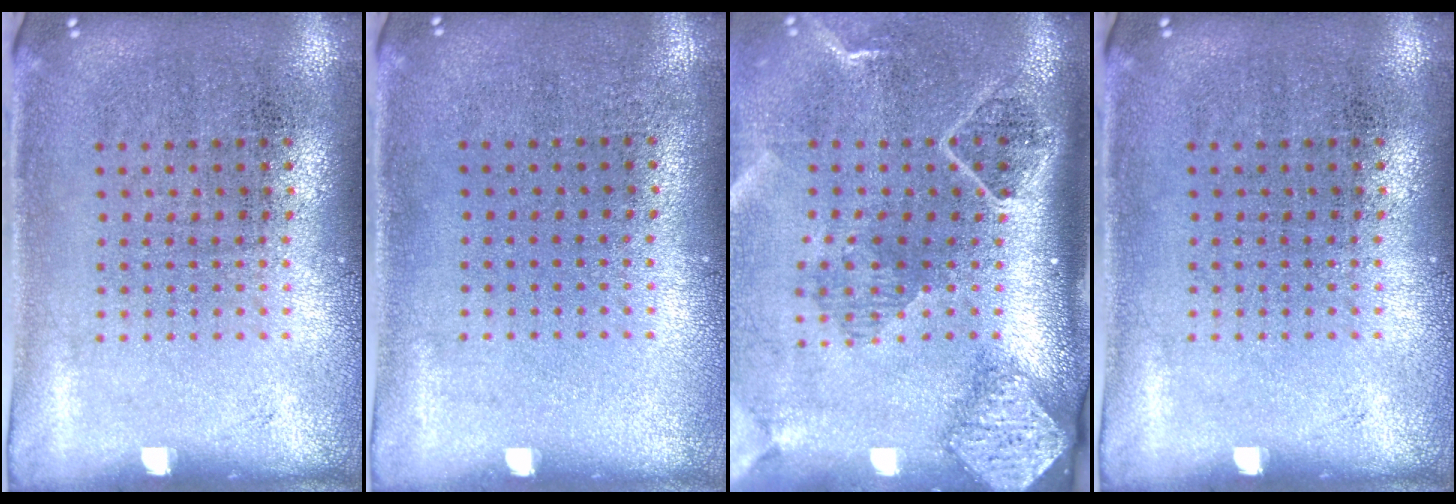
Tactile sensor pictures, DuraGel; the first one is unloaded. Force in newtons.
{"total": 0.0}
{"total": 2.7, "press": 2.0, "slide": 1.8}
{"total": 0.0}